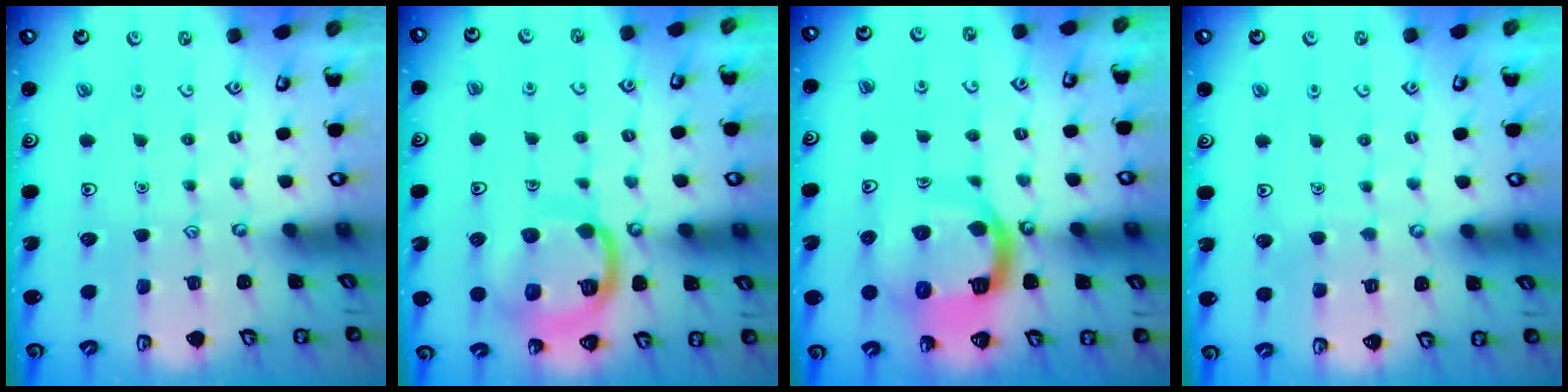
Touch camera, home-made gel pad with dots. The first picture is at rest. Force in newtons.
{"total": 15.0, "press": 14.9, "slide": 1.6}
{"total": 15.5, "press": 15.4, "slide": 1.9}
{"total": 2.9, "press": 2.9, "slide": 0.3}